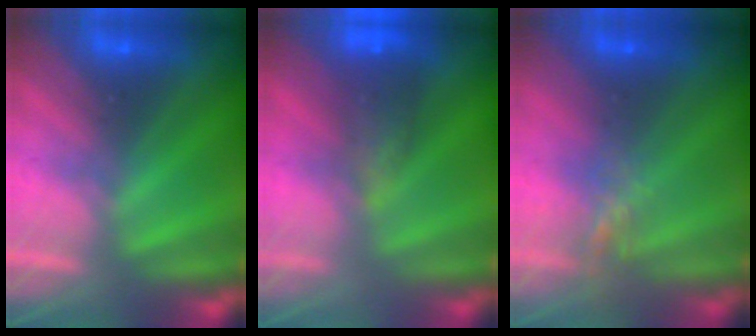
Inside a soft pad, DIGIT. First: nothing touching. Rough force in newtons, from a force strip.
{"total": 7.5}
{"total": 4.4}